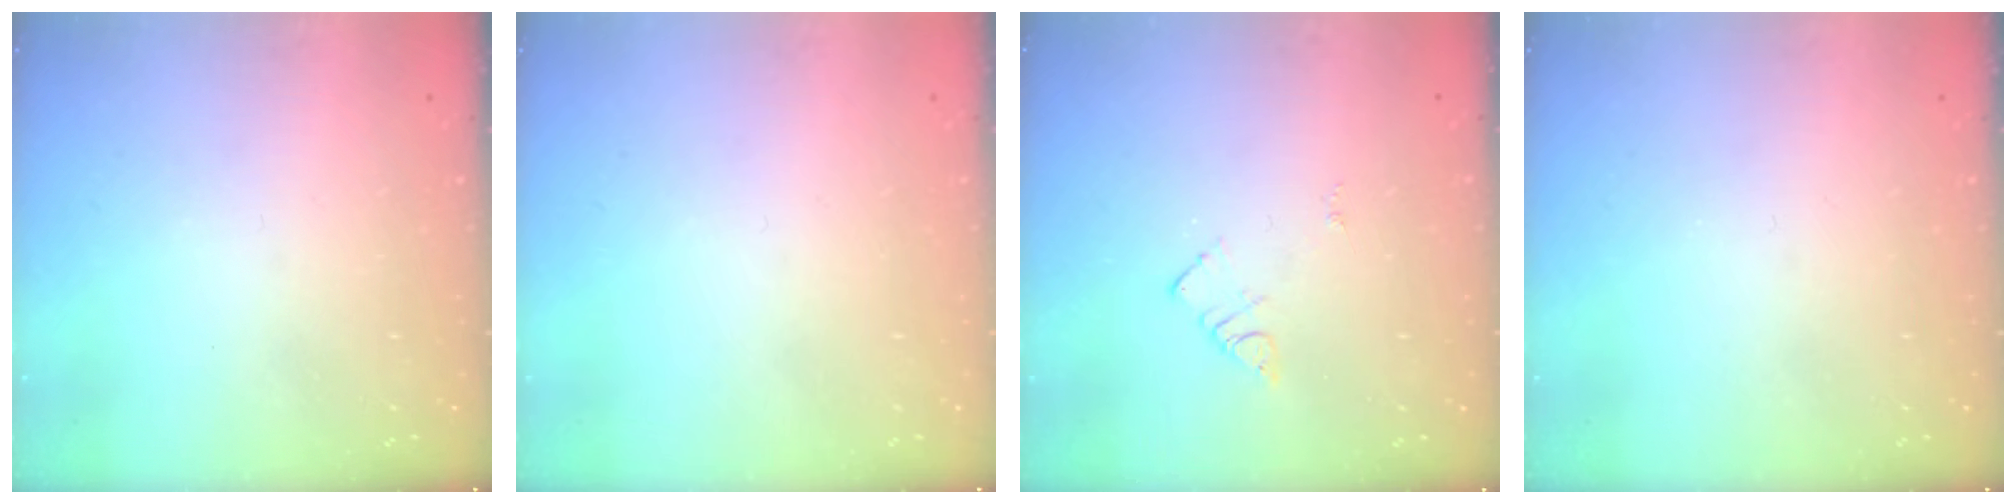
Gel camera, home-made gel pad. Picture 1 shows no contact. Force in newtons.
{"total": 1.5, "press": 1.5, "slide": 0.1}
{"total": 3.3, "press": 3.3, "slide": 0.4}
{"total": 0.0}